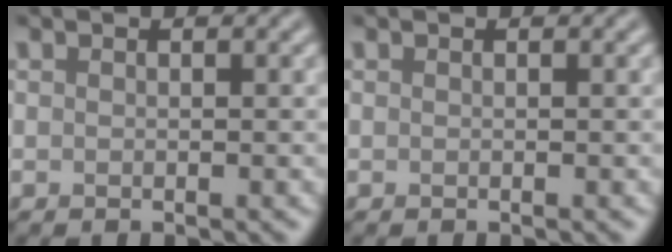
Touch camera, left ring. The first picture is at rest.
{"total": 0.0}